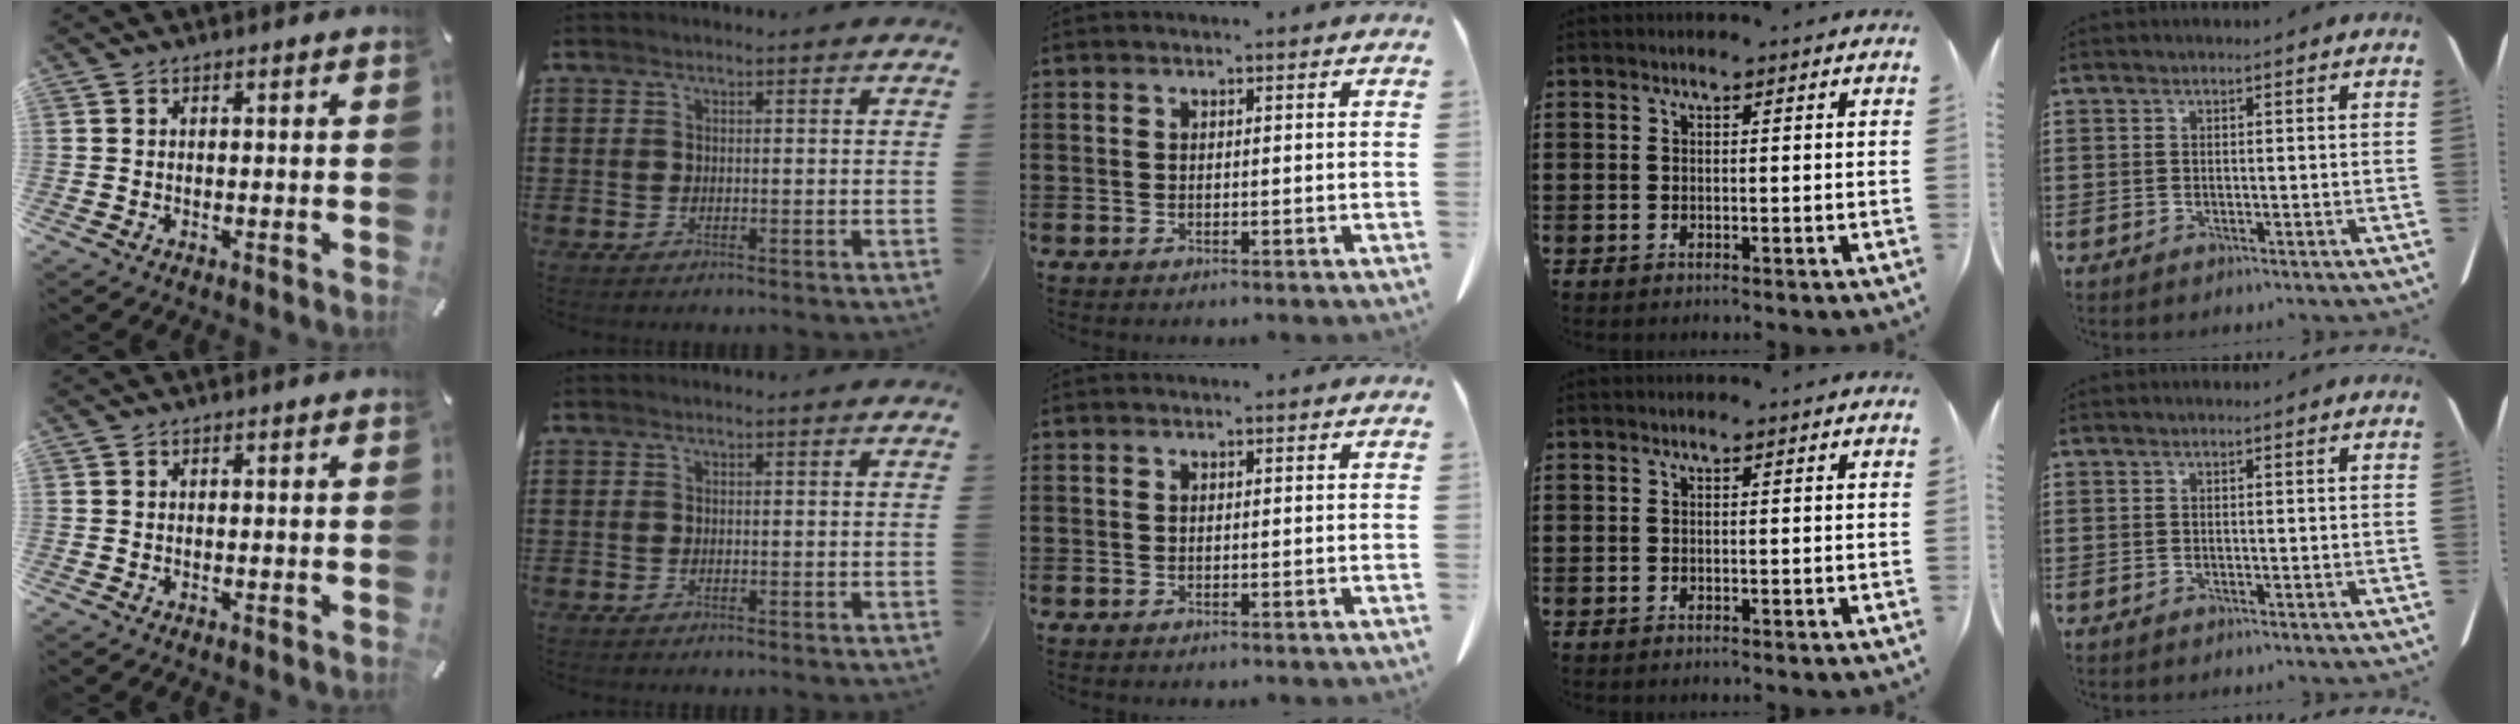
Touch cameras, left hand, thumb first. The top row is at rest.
{}